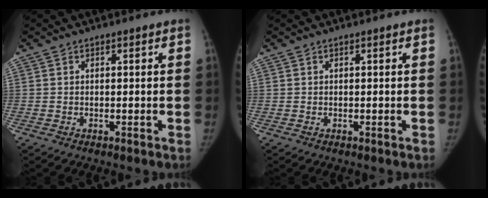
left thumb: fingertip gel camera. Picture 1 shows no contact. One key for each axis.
{"total": 0.0}